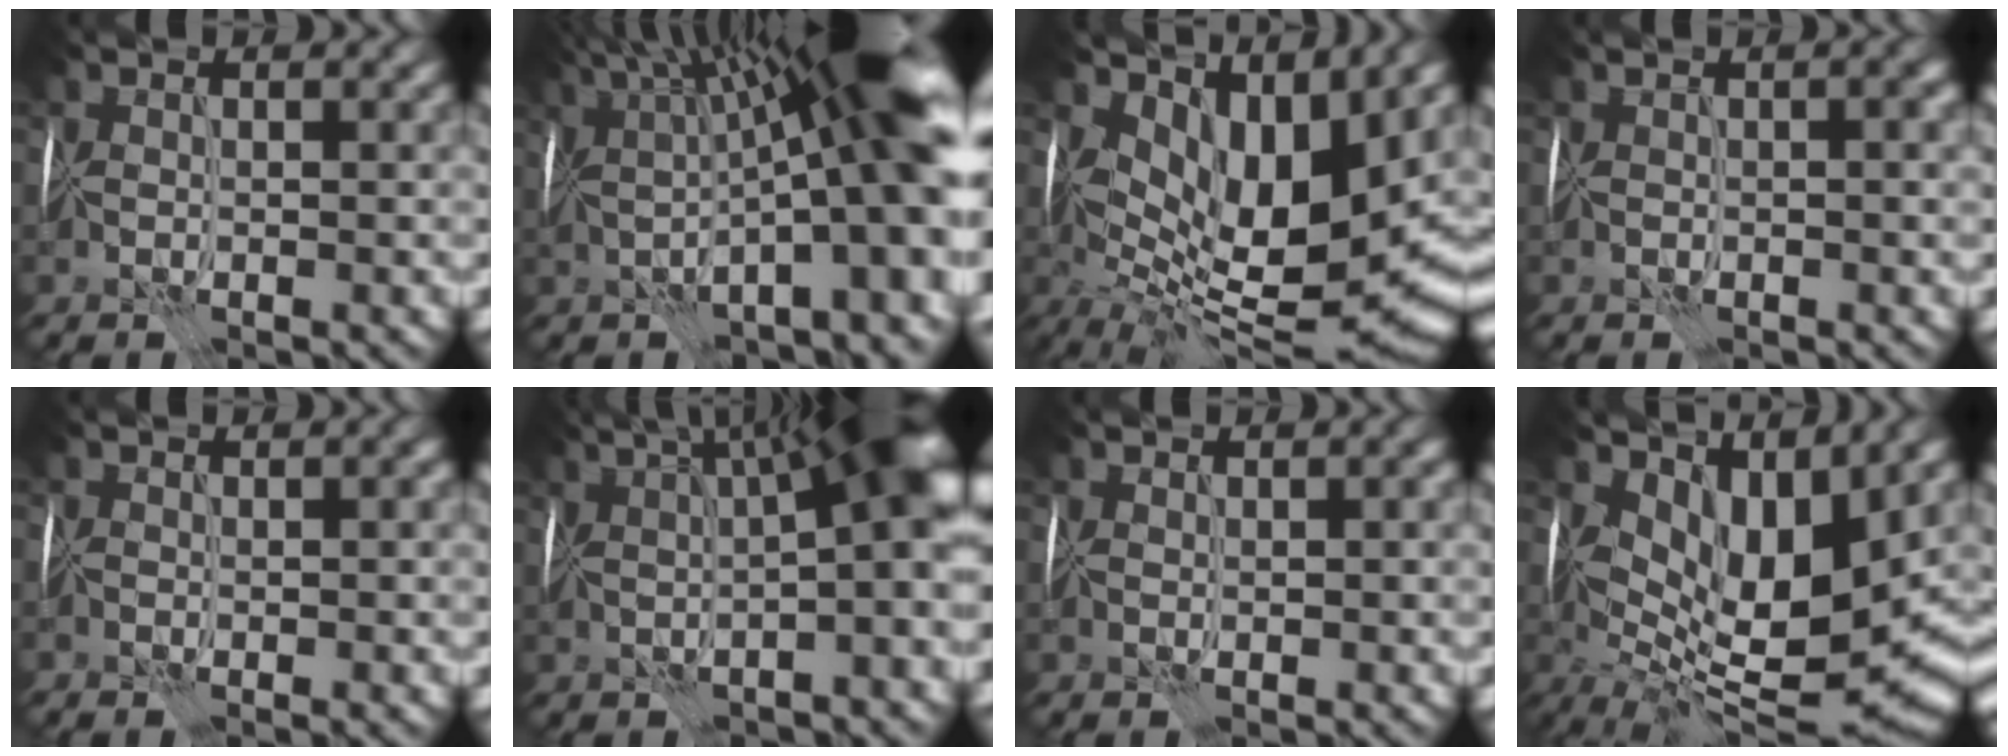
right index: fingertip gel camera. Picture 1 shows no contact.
{"total": 16.9, "force": [2.8, 4.7, 16.0], "torque": [-0.207, 0.038, 0.050]}
{"total": 11.2, "force": [3.5, 4.9, 9.4], "torque": [-0.163, -0.017, 0.074]}
{"total": 0.8, "force": [0.1, 0.1, 0.8], "torque": [-0.010, 0.003, 0.001]}
{"total": 0.9, "force": [-0.6, 0.2, 0.6], "torque": [-0.006, -0.001, -0.010]}
{"total": 12.3, "force": [3.1, 3.3, 11.4], "torque": [-0.113, 0.040, 0.043]}
{"total": 0.7, "force": [0.4, 0.4, 0.3], "torque": [-0.005, 0.004, 0.008]}
{"total": 9.8, "force": [2.6, 4.0, 8.6], "torque": [-0.150, -0.012, 0.053]}